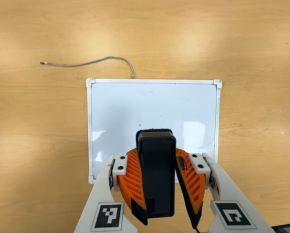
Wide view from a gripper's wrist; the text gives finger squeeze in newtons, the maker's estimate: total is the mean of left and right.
{"total": 9.8, "left": 9.8, "right": 9.8}